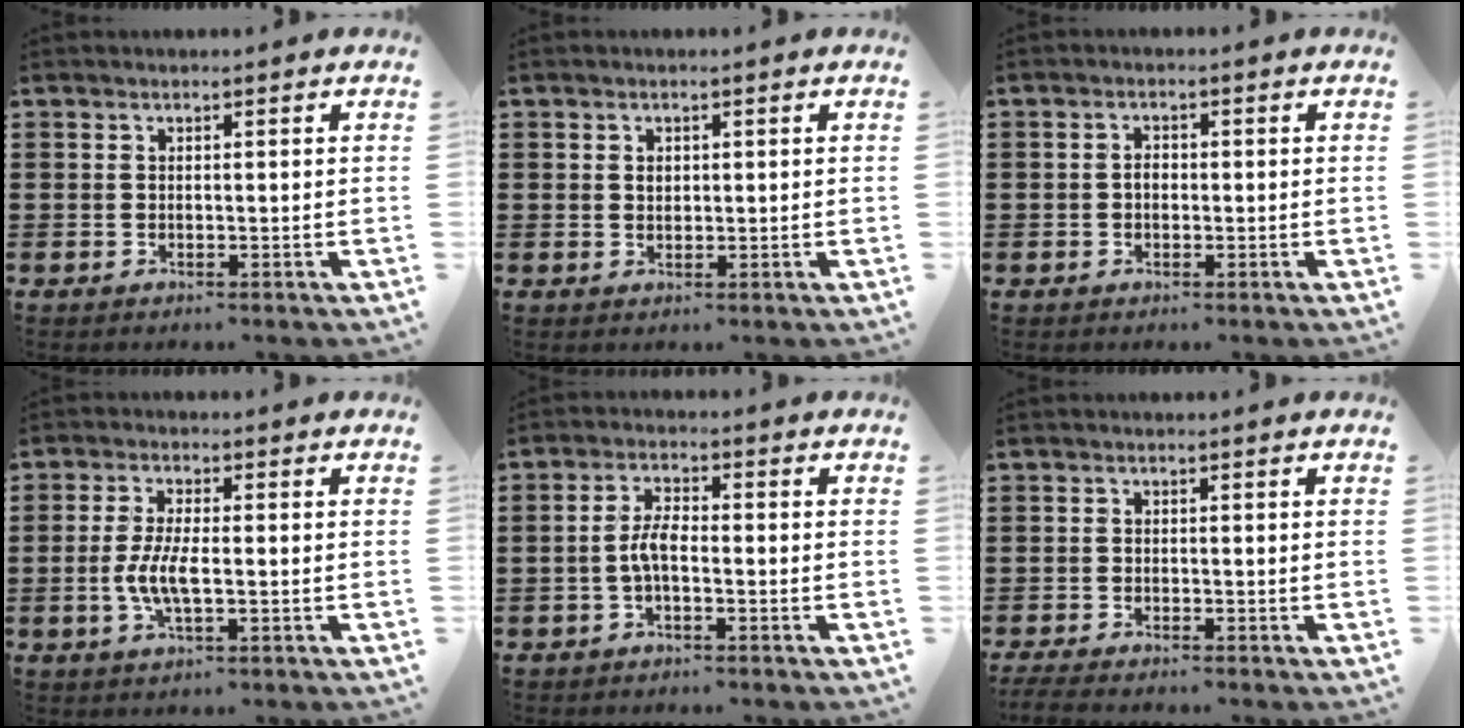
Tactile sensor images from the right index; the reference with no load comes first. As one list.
[{"total": 0.8, "force": [0.2, 0.6, 0.4], "torque": [-0.010, 0.004, 0.004]}, {"total": 1.5, "force": [-0.3, 0.9, 1.1], "torque": [-0.022, 0.004, -0.007]}, {"total": 5.3, "force": [-1.2, 1.8, 4.9], "torque": [-0.113, -0.005, -0.029]}, {"total": 4.0, "force": [-1.0, 1.4, 3.6], "torque": [-0.087, -0.001, -0.027]}, {"total": 1.9, "force": [-1.9, -0.1, 0.3], "torque": [-0.015, -0.005, -0.039]}]